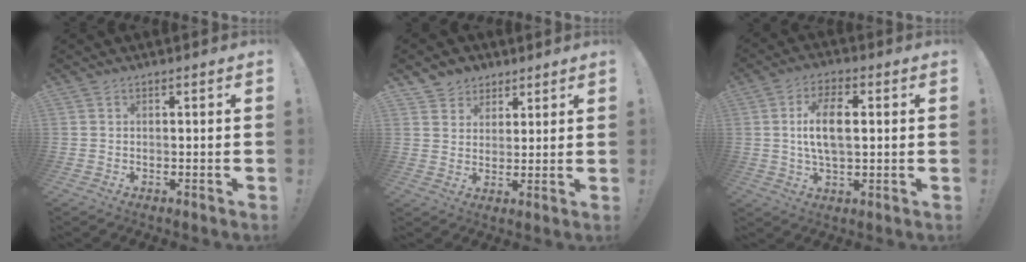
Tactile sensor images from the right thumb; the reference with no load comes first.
{"total": 5.6, "force": [3.5, 4.4, 0.0], "torque": [0.001, -0.029, 0.069]}
{"total": 10.2, "force": [1.4, 4.8, 8.9], "torque": [-0.164, -0.001, 0.020]}